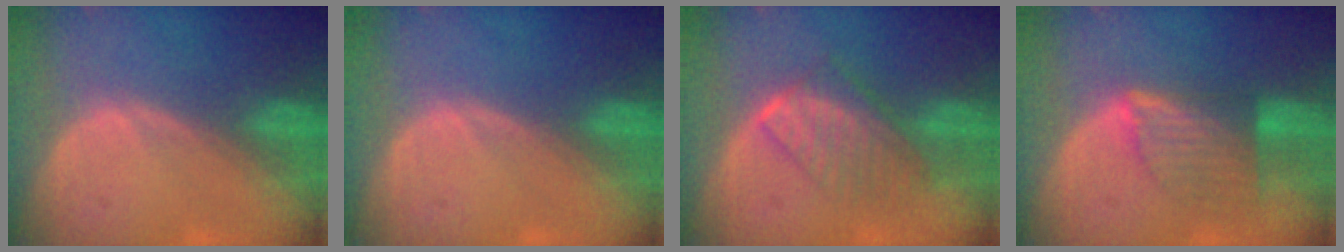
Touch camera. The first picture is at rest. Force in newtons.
{"total": 0.0}
{"total": 6.8, "press": 6.3, "slide": 2.4}
{"total": 7.2, "press": 6.3, "slide": 3.4}